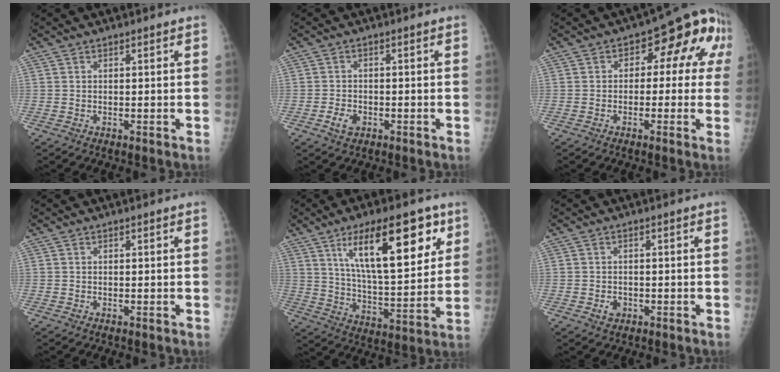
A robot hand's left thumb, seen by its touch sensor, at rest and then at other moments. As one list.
[{"total": 2.8, "force": [-1.3, 1.9, 1.6], "torque": [-0.023, 0.005, -0.020]}, {"total": 11.0, "force": [1.6, 6.8, 8.5], "torque": [-0.048, 0.035, 0.005]}, {"total": 0.0}, {"total": 20.6, "force": [9.8, 7.4, 16.6], "torque": [-0.223, -0.040, 0.166]}, {"total": 1.7, "force": [-0.7, 1.4, 0.7], "torque": [-0.002, 0.004, -0.007]}]